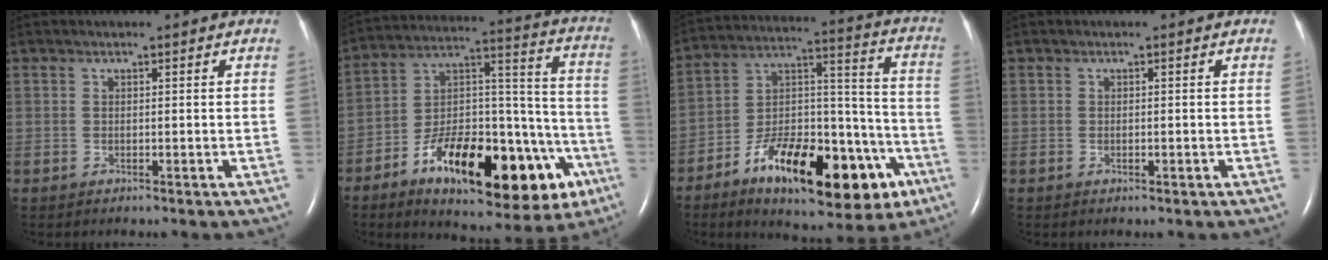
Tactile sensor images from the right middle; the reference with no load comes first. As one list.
[{"total": 27.4, "force": [-13.6, 10.3, 21.4], "torque": [-0.275, 0.029, -0.196]}, {"total": 24.4, "force": [-12.9, 9.3, 18.5], "torque": [-0.253, 0.029, -0.189]}, {"total": 0.5, "force": [-0.2, 0.2, 0.4], "torque": [-0.013, -0.002, -0.002]}]